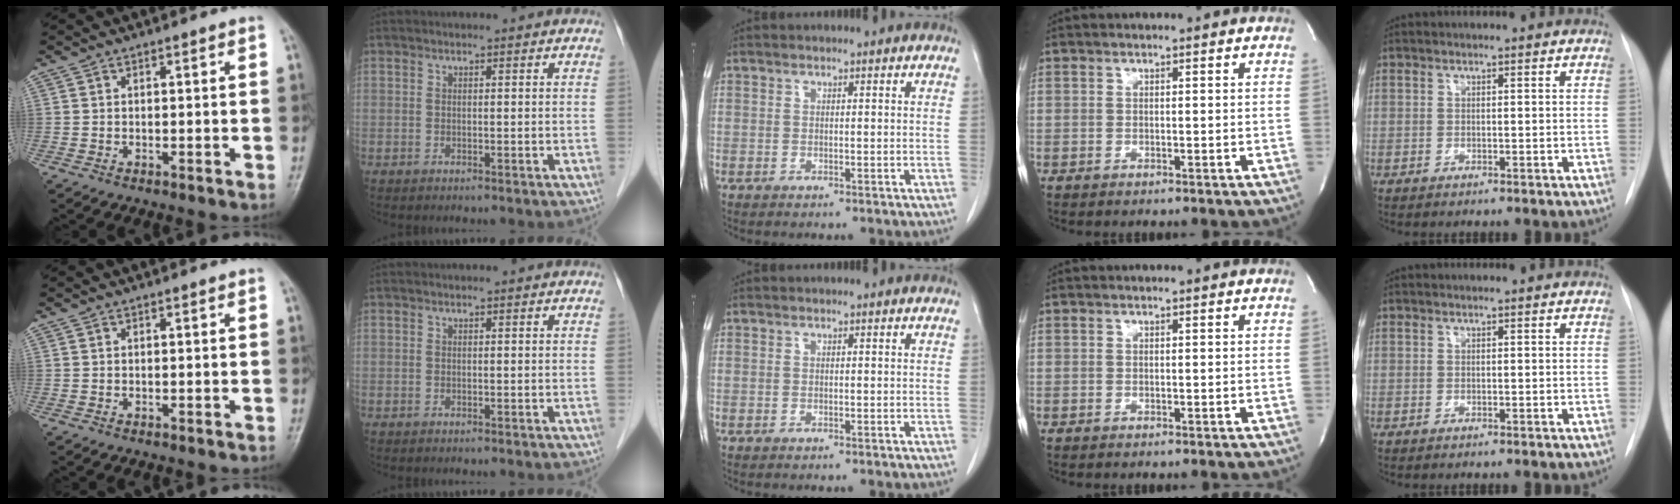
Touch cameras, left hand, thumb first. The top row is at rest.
{}